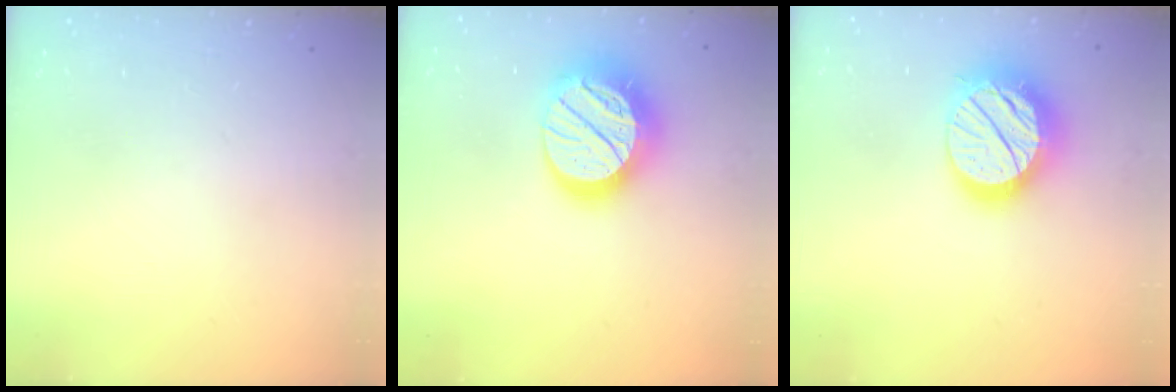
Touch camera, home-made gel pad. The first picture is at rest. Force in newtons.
{"total": 21.1, "press": 21.1, "slide": 1.7}
{"total": 19.0, "press": 18.9, "slide": 1.5}